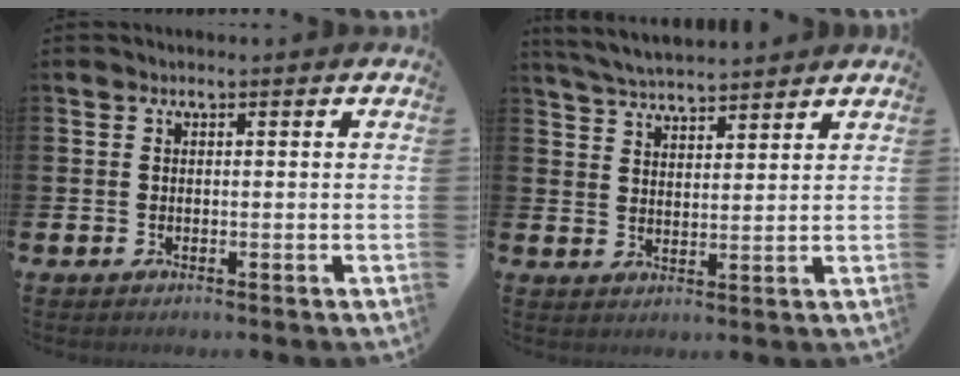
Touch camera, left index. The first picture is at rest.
{"total": 4.9, "force": [4.9, 0.3, 0.6], "torque": [-0.037, -0.020, 0.090]}